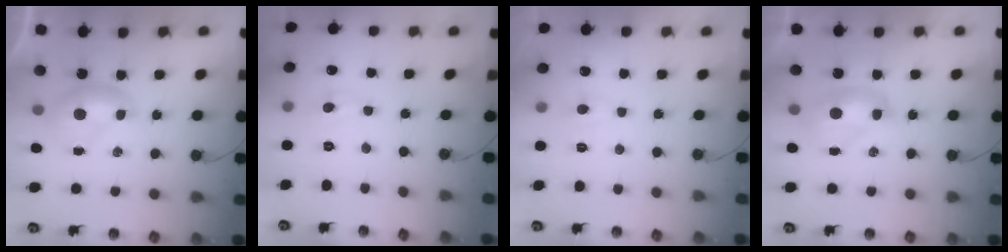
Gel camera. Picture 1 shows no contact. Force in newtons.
{"total": 0.0}
{"total": 1.6, "press": 1.5, "slide": 0.6}
{"total": 2.0, "press": 2.0, "slide": 0.2}